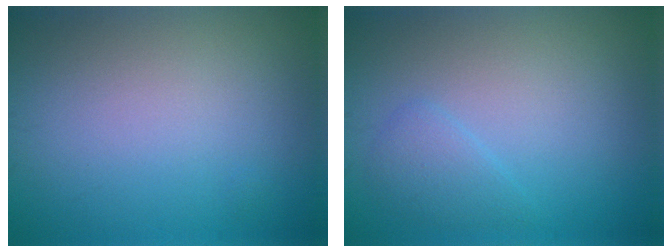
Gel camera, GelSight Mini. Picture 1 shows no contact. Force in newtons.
{"total": 1.7, "press": 1.7, "slide": 0.1}